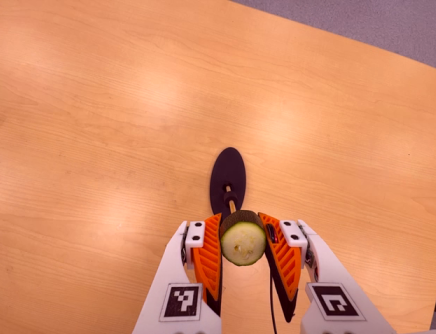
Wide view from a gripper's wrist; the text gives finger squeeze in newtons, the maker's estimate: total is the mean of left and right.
{"total": 10.9, "left": 10.0, "right": 11.8}